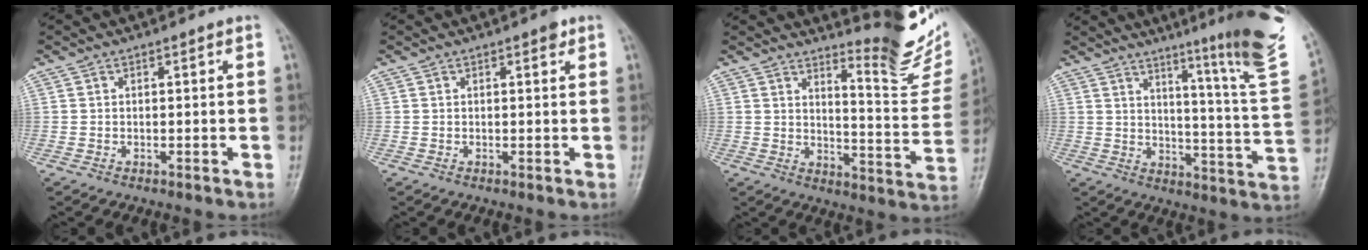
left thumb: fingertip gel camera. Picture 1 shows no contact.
{"total": 1.3, "force": [0.8, 0.5, 0.9], "torque": [-0.007, -0.001, 0.007]}
{"total": 13.9, "force": [12.4, 2.1, 6.1], "torque": [-0.056, -0.136, 0.154]}
{"total": 20.4, "force": [13.2, 0.3, 15.6], "torque": [-0.195, -0.092, 0.173]}